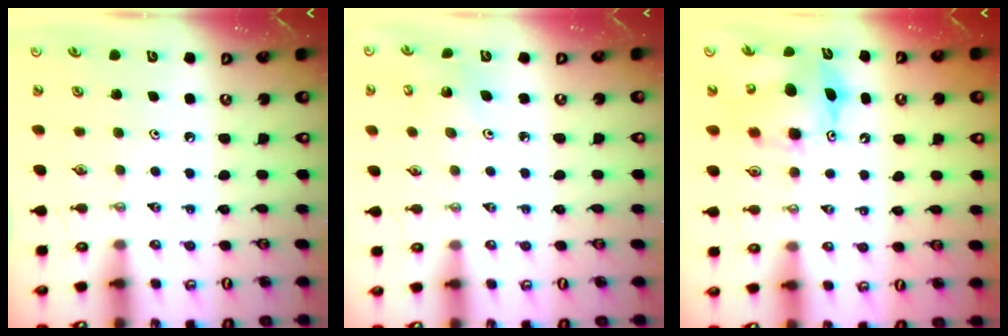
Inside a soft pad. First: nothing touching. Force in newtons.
{"total": 3.5, "press": 3.2, "slide": 1.4}
{"total": 9.4, "press": 9.3, "slide": 0.6}